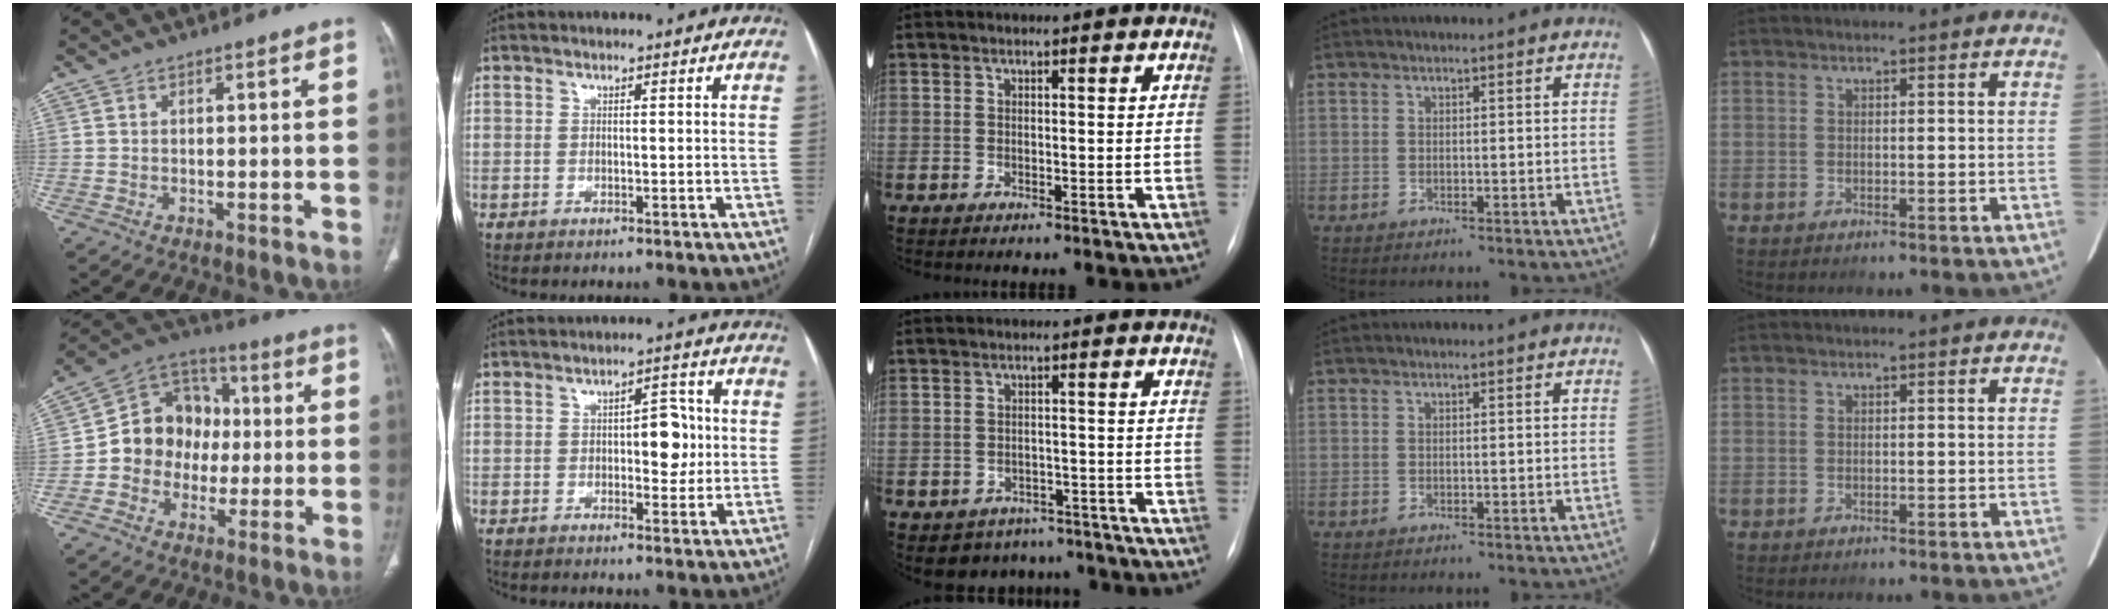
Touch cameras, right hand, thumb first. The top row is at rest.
{"thumb": {"total": 13.8, "force": [-1.0, 12.1, 6.5], "torque": [-0.059, 0.035, -0.026]}, "index": {"total": 5.3, "force": [0.2, 2.4, 4.7], "torque": [-0.060, 0.012, 0.006]}, "middle": {"total": 7.1, "force": [-5.7, 4.3, 0.3], "torque": [0.008, 0.023, -0.068]}}